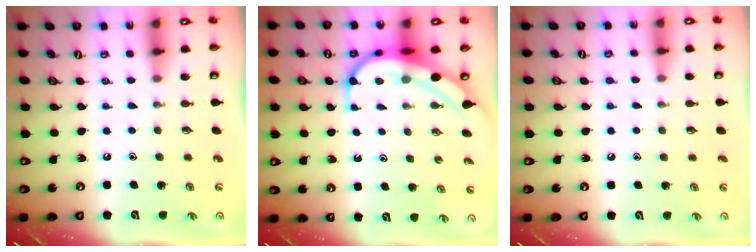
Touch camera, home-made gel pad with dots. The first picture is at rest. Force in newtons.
{"total": 7.0, "press": 6.9, "slide": 0.8}
{"total": 3.6, "press": 3.6, "slide": 0.4}